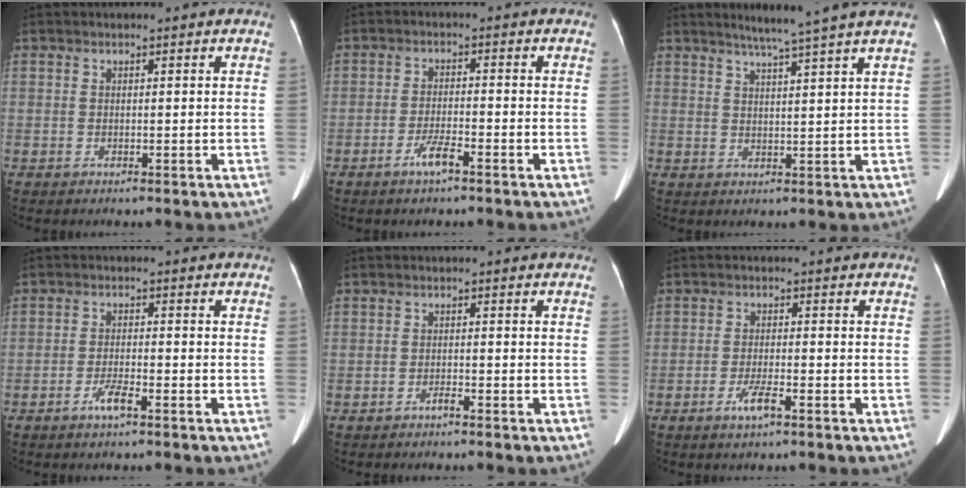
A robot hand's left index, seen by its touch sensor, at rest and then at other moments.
{"total": 3.4, "force": [-2.4, 0.3, 2.4], "torque": [-0.049, -0.006, -0.047]}
{"total": 7.3, "force": [5.8, -1.8, 4.1], "torque": [-0.060, 0.004, 0.078]}
{"total": 2.9, "force": [-2.0, 0.2, 2.1], "torque": [-0.042, -0.005, -0.040]}
{"total": 1.1, "force": [-1.0, 0.0, 0.5], "torque": [-0.010, -0.002, -0.018]}
{"total": 3.2, "force": [-2.0, 0.3, 2.5], "torque": [-0.051, -0.007, -0.040]}